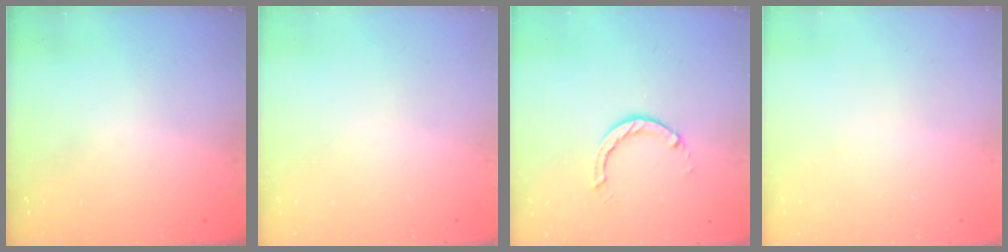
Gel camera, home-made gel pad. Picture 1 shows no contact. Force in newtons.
{"total": 0.0}
{"total": 2.9, "press": 2.9, "slide": 0.4}
{"total": 2.6, "press": 2.6, "slide": 0.2}